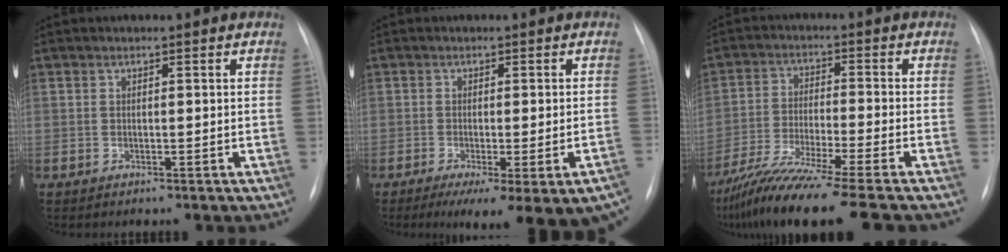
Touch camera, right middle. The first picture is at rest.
{"total": 14.6, "force": [-10.2, 3.0, 10.0], "torque": [-0.090, -0.017, -0.128]}
{"total": 15.3, "force": [-12.4, -1.3, 8.9], "torque": [-0.172, -0.046, -0.210]}